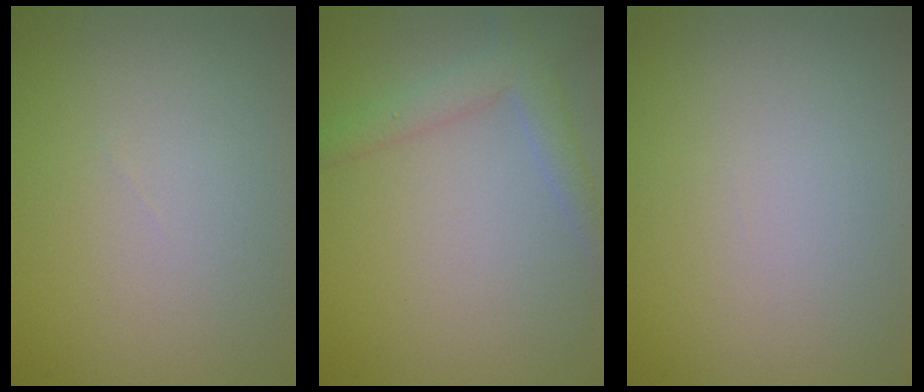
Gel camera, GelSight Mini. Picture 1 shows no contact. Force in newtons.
{"total": 2.9, "press": 2.9, "slide": 0.2}
{"total": 0.0}